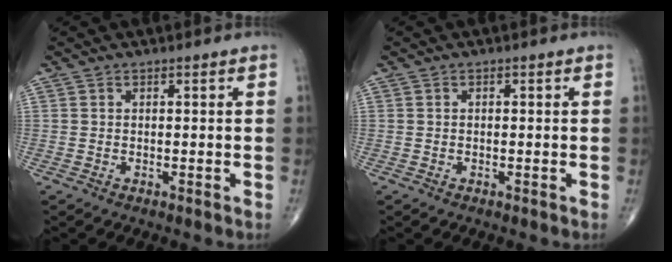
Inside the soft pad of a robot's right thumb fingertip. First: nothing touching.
{"total": 0.0}